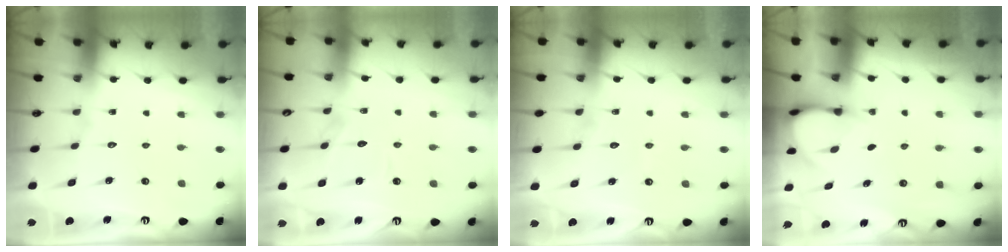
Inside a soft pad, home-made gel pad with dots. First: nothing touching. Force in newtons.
{"total": 4.8, "press": 4.7, "slide": 0.5}
{"total": 3.1, "press": 3.0, "slide": 0.3}
{"total": 3.8, "press": 3.8, "slide": 0.3}